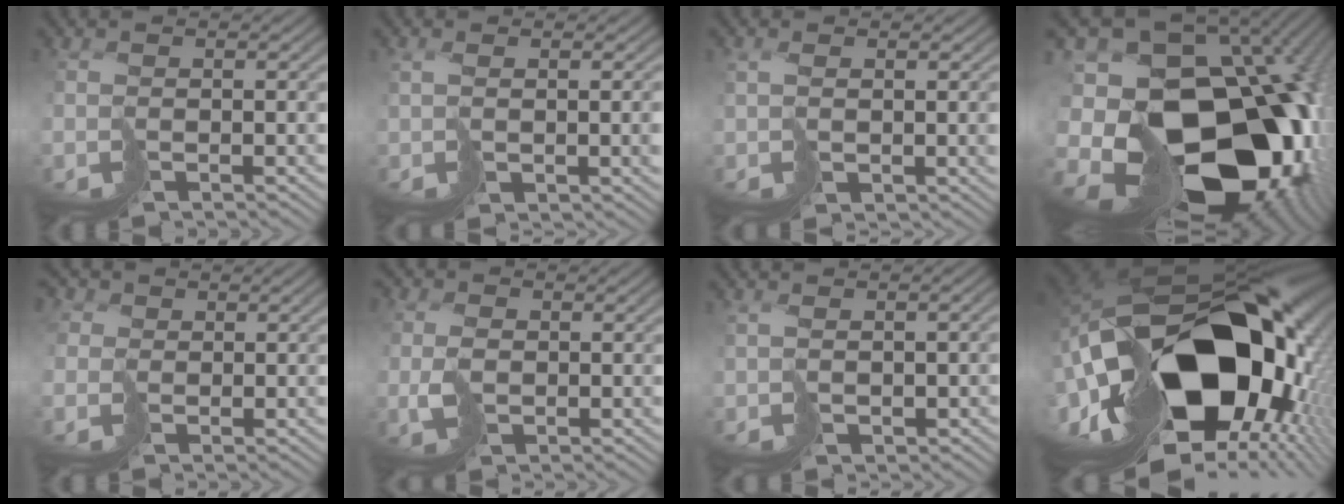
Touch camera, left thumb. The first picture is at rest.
{"total": 3.7, "force": [0.8, 1.6, 3.3], "torque": [-0.064, -0.008, 0.028]}
{"total": 2.6, "force": [1.1, 1.1, 2.1], "torque": [-0.043, -0.001, 0.029]}
{"total": 22.5, "force": [-7.3, 14.5, 15.6], "torque": [-0.311, -0.035, -0.084]}
{"total": 3.7, "force": [1.2, 3.2, 1.3], "torque": [-0.051, 0.009, 0.009]}
{"total": 3.1, "force": [0.3, 2.2, 2.2], "torque": [-0.054, 0.000, 0.011]}
{"total": 3.2, "force": [0.1, 1.7, 2.7], "torque": [-0.054, -0.006, 0.017]}
{"total": 22.2, "force": [-1.4, 13.3, 17.7], "torque": [-0.337, -0.030, -0.017]}